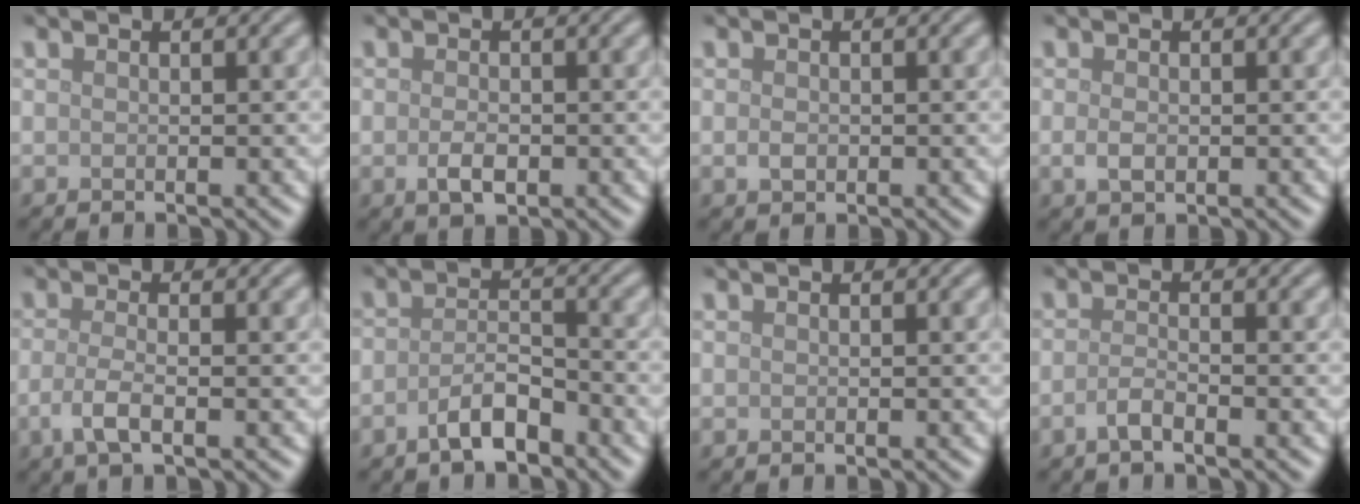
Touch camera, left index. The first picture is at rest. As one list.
[{"total": 2.0, "force": [-0.6, 1.2, 1.5], "torque": [-0.032, -0.002, -0.010]}, {"total": 0.9, "force": [-0.1, 0.7, 0.6], "torque": [-0.012, -0.003, -0.004]}, {"total": 1.4, "force": [-0.2, 0.9, 1.1], "torque": [-0.024, -0.002, -0.003]}, {"total": 2.6, "force": [-0.9, 0.8, 2.3], "torque": [-0.052, -0.003, -0.023]}, {"total": 3.4, "force": [-2.2, 1.4, 2.2], "torque": [-0.041, 0.008, -0.045]}, {"total": 0.0}, {"total": 1.6, "force": [-0.9, 0.4, 1.2], "torque": [-0.025, 0.003, -0.023]}]